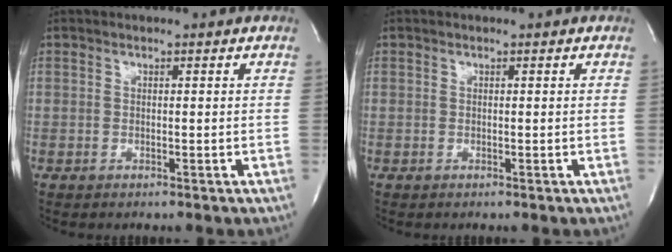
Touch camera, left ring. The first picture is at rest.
{"total": 0.0}